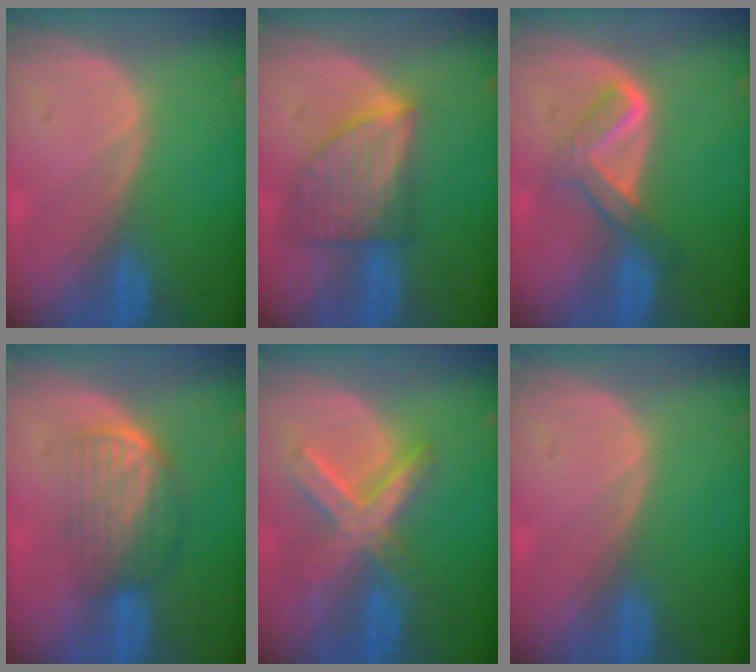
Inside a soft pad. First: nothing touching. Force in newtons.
{"total": 7.5, "press": 6.9, "slide": 3.0}
{"total": 5.2, "press": 5.1, "slide": 0.8}
{"total": 7.0, "press": 5.9, "slide": 3.7}
{"total": 8.0, "press": 7.0, "slide": 4.0}
{"total": 0.0}